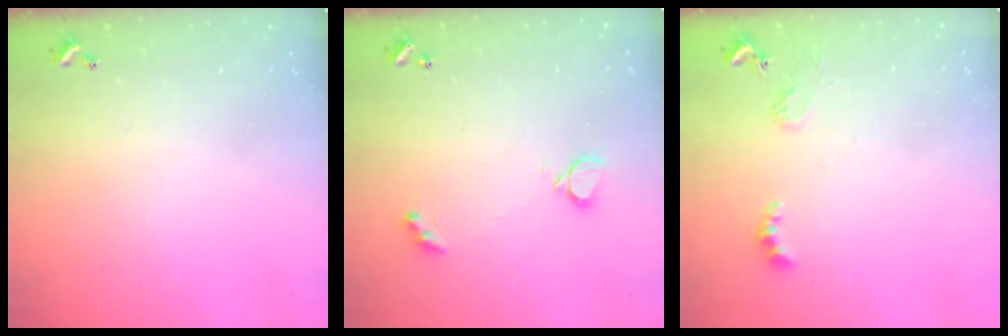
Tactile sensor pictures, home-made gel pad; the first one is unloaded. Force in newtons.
{"total": 2.9, "press": 2.9, "slide": 0.6}
{"total": 2.4, "press": 2.3, "slide": 0.5}